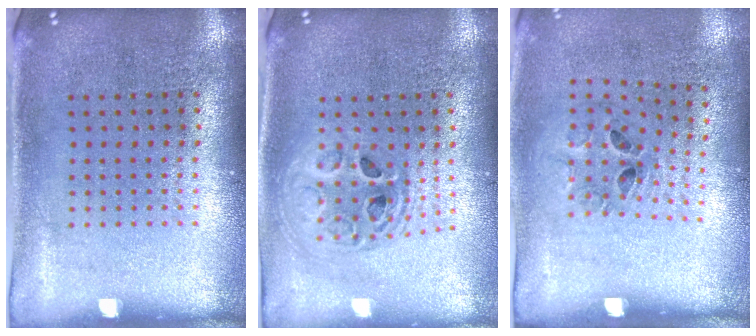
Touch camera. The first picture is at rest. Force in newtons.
{"total": 1.8, "press": 1.5, "slide": 1.0}
{"total": 1.3, "press": 0.7, "slide": 1.1}